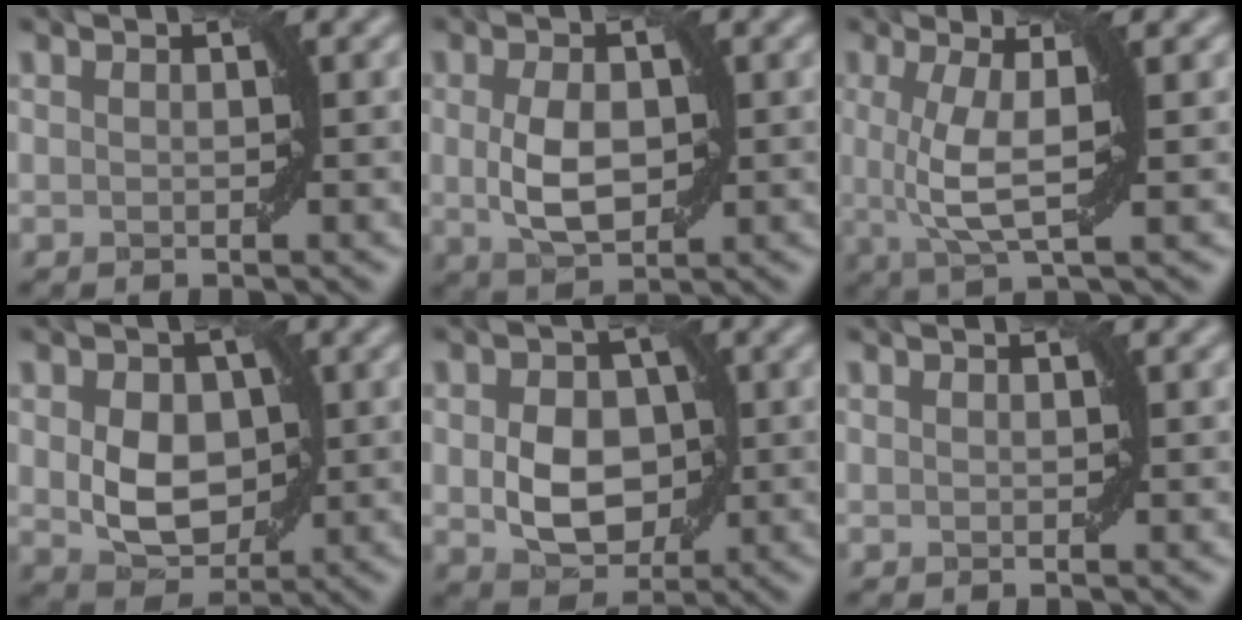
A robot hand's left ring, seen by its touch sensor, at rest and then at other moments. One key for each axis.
{"total": 4.2, "fx": -0.1, "fy": 2.4, "fz": 3.4, "tx": -0.071, "ty": -0.001, "tz": 0.003}
{"total": 4.4, "fx": 0.3, "fy": 0.9, "fz": 4.3, "tx": -0.091, "ty": -0.001, "tz": 0.006}
{"total": 5.4, "fx": 0.0, "fy": 3.8, "fz": 3.8, "tx": -0.069, "ty": -0.007, "tz": 0.003}
{"total": 5.3, "fx": -0.6, "fy": 3.8, "fz": 3.7, "tx": -0.065, "ty": -0.004, "tz": -0.007}
{"total": 0.0}